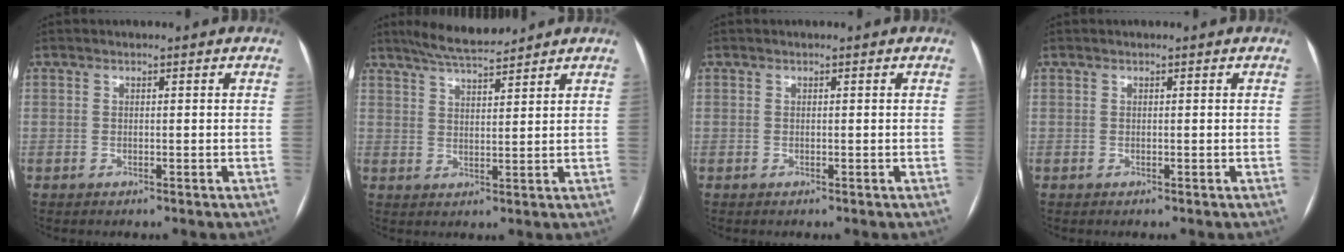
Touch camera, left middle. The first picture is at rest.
{"total": 7.0, "force": [6.3, 0.4, 3.0], "torque": [-0.057, 0.012, 0.112]}
{"total": 0.0}
{"total": 0.0}